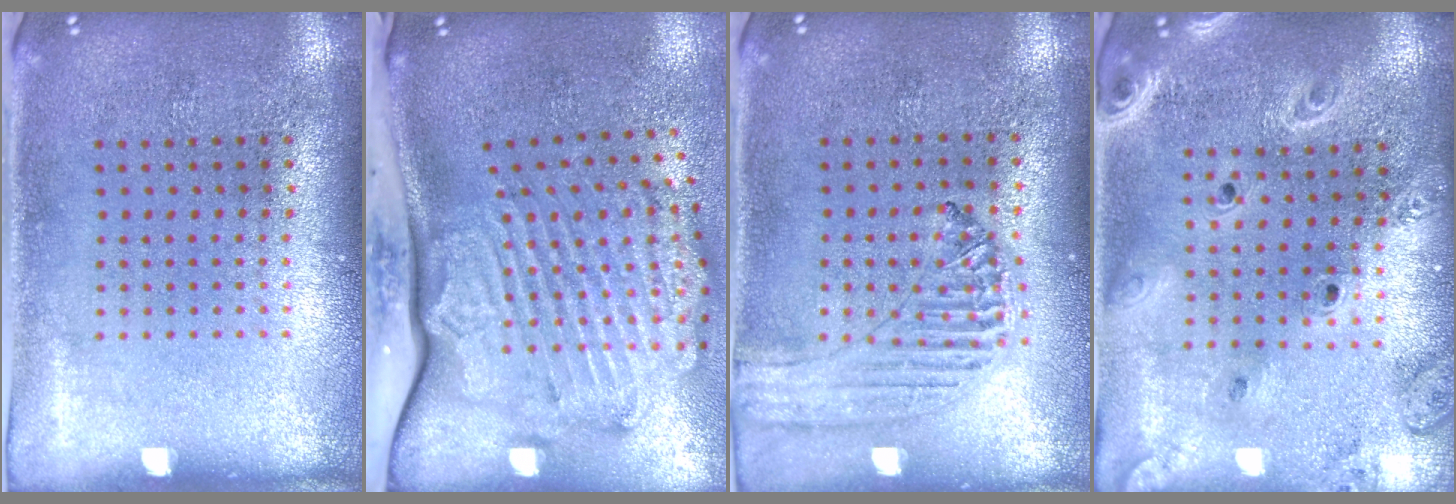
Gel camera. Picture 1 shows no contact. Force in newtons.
{"total": 3.5, "press": 2.6, "slide": 2.4}
{"total": 0.8, "press": 0.8, "slide": 0.1}
{"total": 2.4, "press": 2.1, "slide": 1.1}